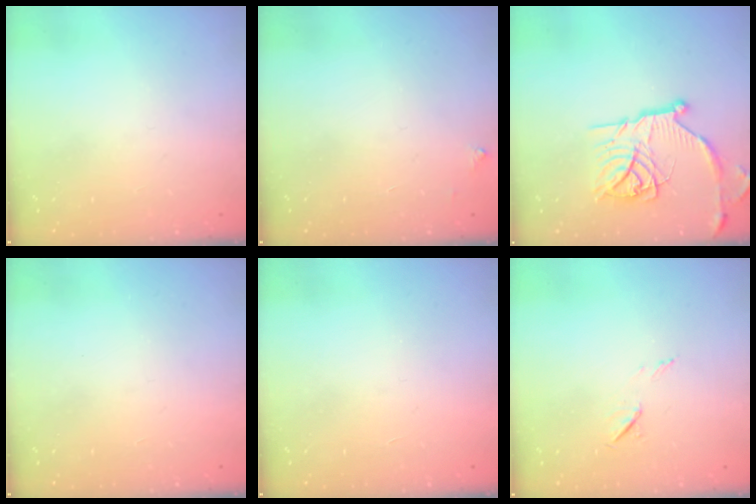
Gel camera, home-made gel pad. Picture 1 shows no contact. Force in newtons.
{"total": 2.5, "press": 2.5, "slide": 0.4}
{"total": 19.1, "press": 19.0, "slide": 1.7}
{"total": 1.6, "press": 1.5, "slide": 0.1}
{"total": 1.7, "press": 1.7, "slide": 0.1}
{"total": 5.5, "press": 5.3, "slide": 1.5}